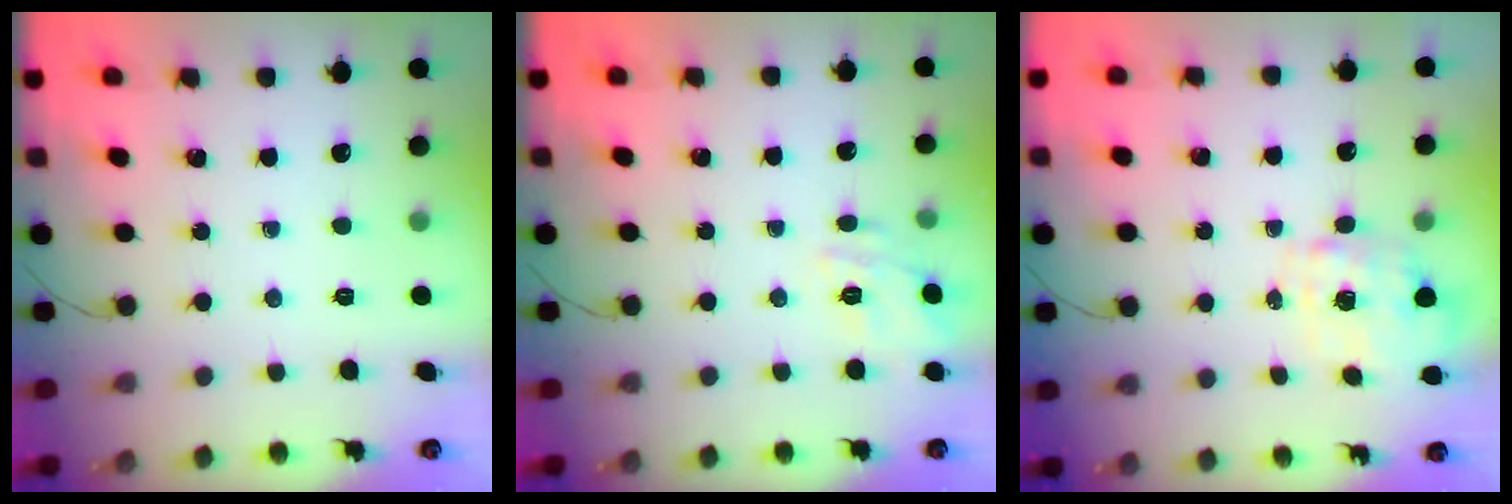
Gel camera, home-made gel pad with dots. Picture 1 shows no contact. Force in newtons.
{"total": 11.0, "press": 11.0, "slide": 1.4}
{"total": 1.5, "press": 1.4, "slide": 0.5}